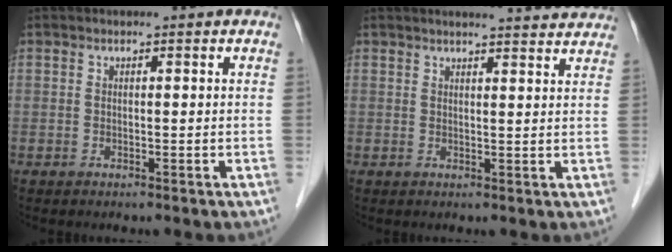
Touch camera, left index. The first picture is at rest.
{"total": 8.8, "force": [8.5, 0.3, 2.2], "torque": [-0.022, 0.003, 0.084]}